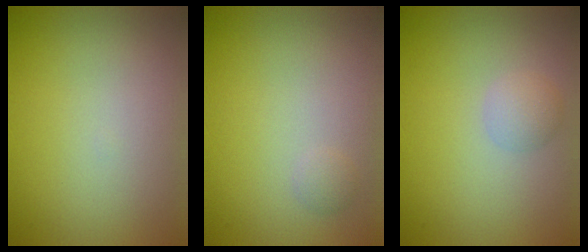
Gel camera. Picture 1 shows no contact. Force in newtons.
{"total": 0.7, "press": 0.7, "slide": 0.0}
{"total": 1.6, "press": 1.6, "slide": 0.0}